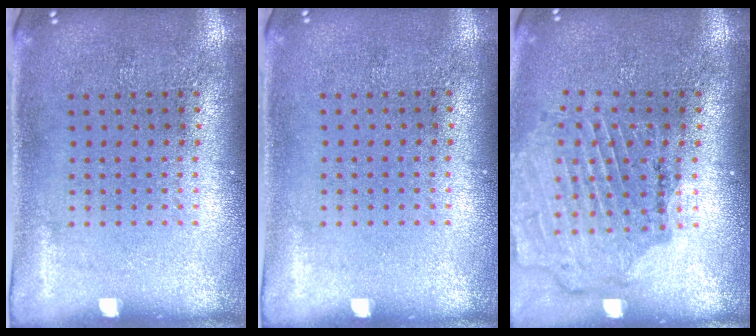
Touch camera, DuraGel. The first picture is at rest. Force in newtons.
{"total": 0.0}
{"total": 1.6, "press": 1.6, "slide": 0.1}